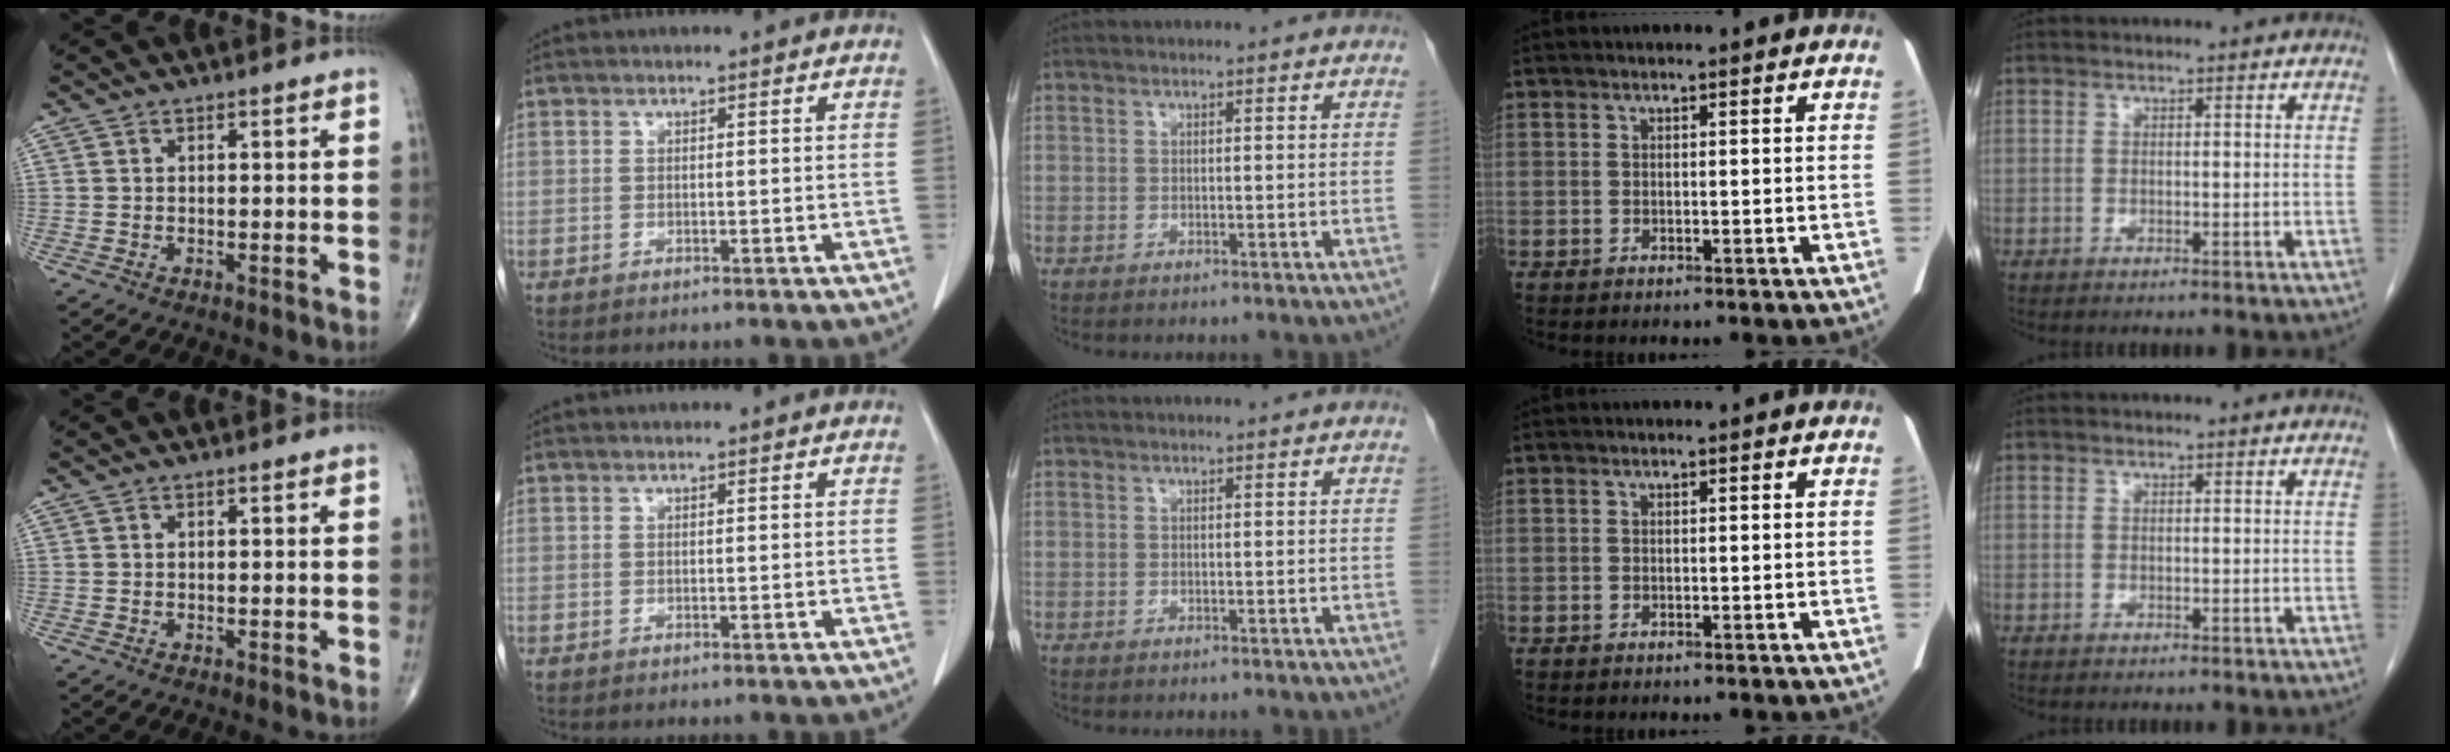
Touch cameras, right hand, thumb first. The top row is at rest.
{}